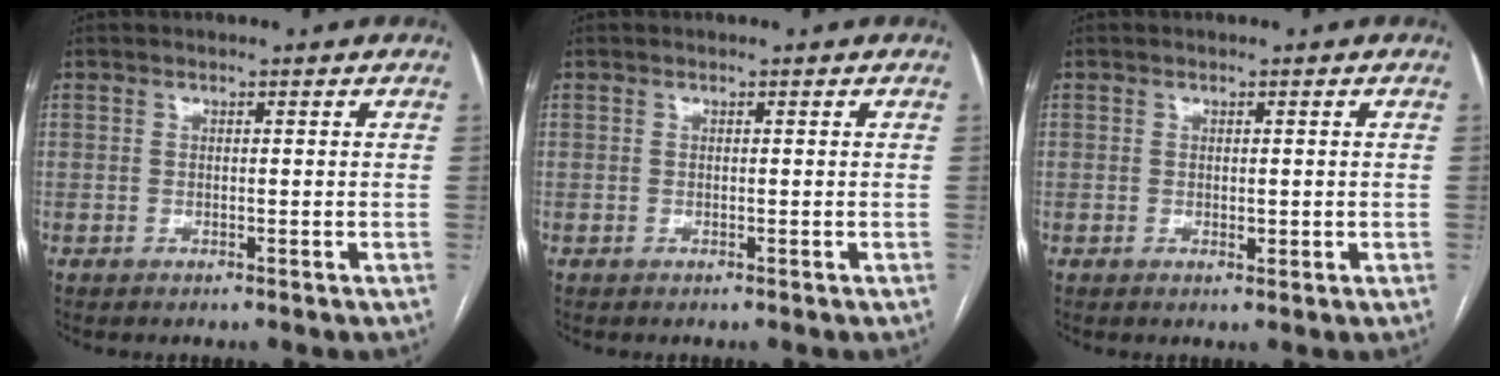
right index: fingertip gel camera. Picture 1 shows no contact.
{"total": 0.0}
{"total": 1.3, "force": [0.0, 0.8, 1.0], "torque": [-0.013, -0.002, 0.002]}